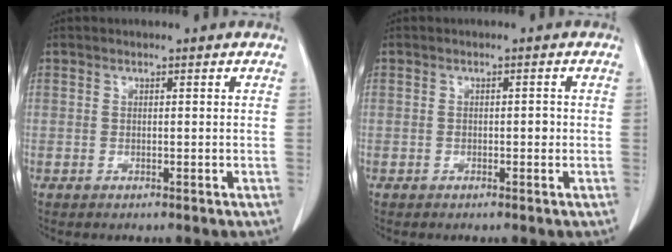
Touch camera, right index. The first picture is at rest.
{"total": 1.2, "force": [-0.2, 0.6, 1.0], "torque": [-0.015, 0.003, -0.002]}